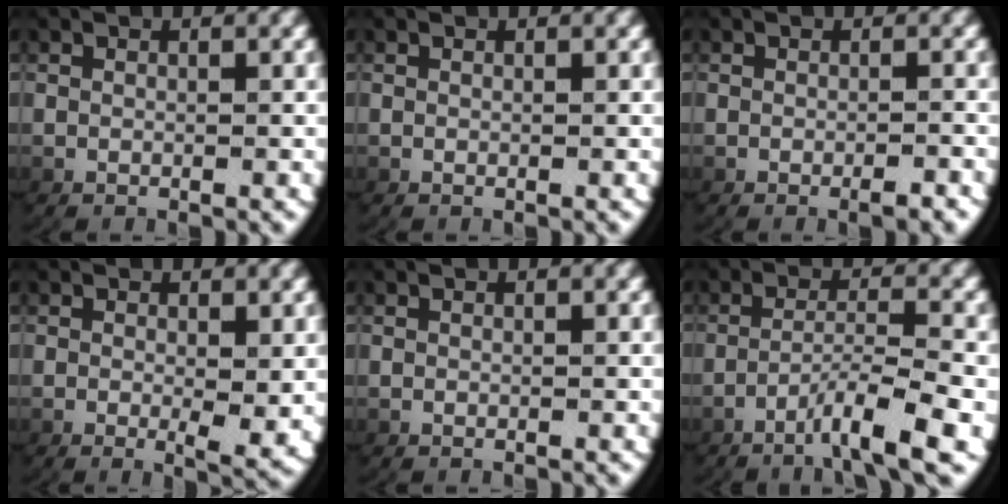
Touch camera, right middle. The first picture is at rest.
{"total": 0.0}
{"total": 1.1, "force": [-1.0, 0.1, 0.6], "torque": [-0.007, 0.008, -0.018]}
{"total": 2.3, "force": [-0.2, 0.6, 2.2], "torque": [-0.039, -0.015, 0.002]}
{"total": 0.0}
{"total": 4.6, "force": [-2.5, 0.2, 3.8], "torque": [-0.068, -0.002, -0.037]}